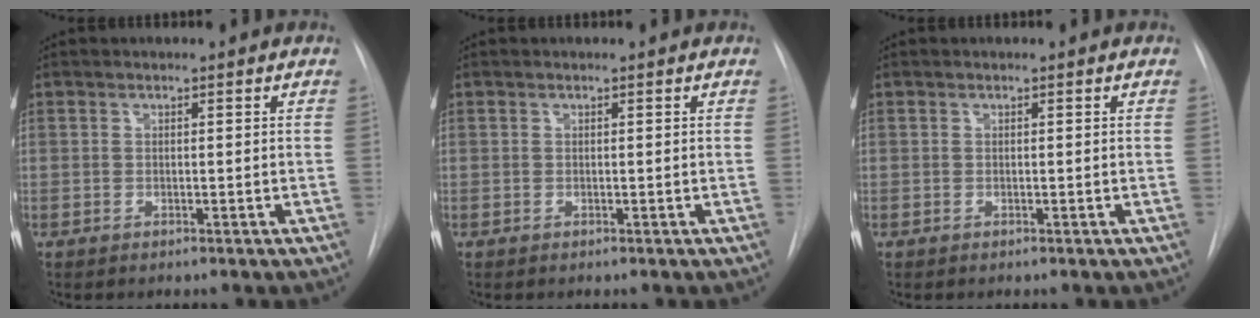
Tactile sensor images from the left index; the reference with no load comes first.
{"total": 0.0}
{"total": 0.0}